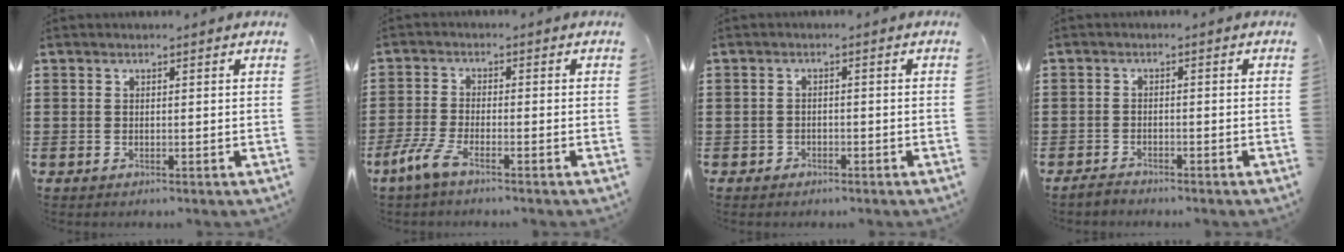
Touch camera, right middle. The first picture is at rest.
{"total": 4.9, "force": [-3.6, 1.0, 3.2], "torque": [-0.086, -0.012, -0.074]}
{"total": 1.4, "force": [-1.2, 0.8, 0.0], "torque": [-0.005, 0.003, -0.027]}
{"total": 1.9, "force": [-1.8, 0.6, 0.0], "torque": [-0.005, 0.004, -0.039]}